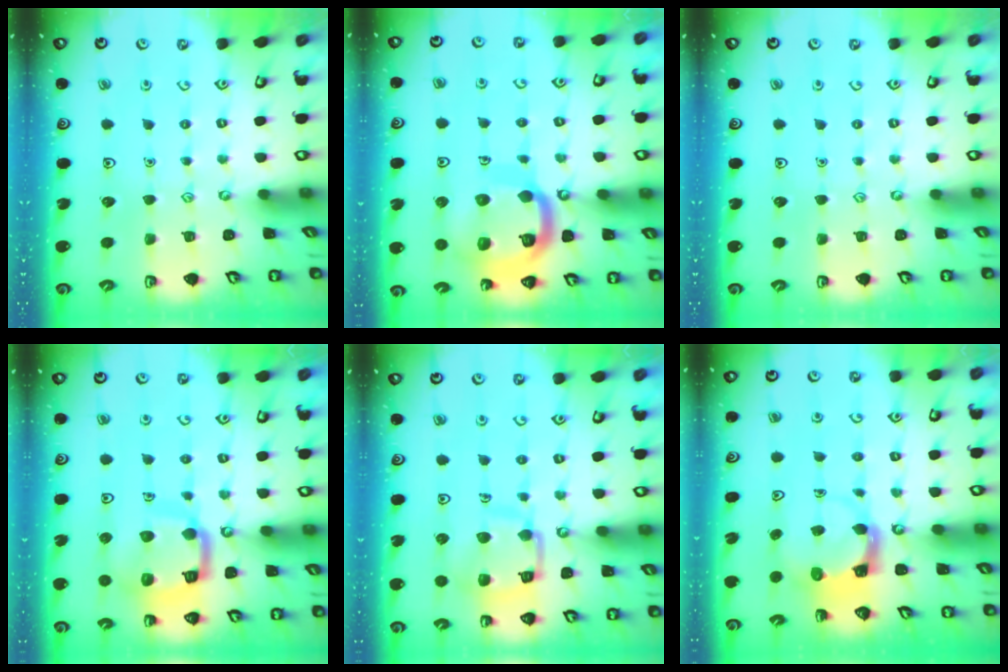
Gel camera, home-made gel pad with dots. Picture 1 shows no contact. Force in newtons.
{"total": 17.4, "press": 17.3, "slide": 1.9}
{"total": 0.0}
{"total": 13.2, "press": 13.1, "slide": 1.4}
{"total": 12.1, "press": 12.0, "slide": 1.3}
{"total": 3.7, "press": 3.7, "slide": 0.4}